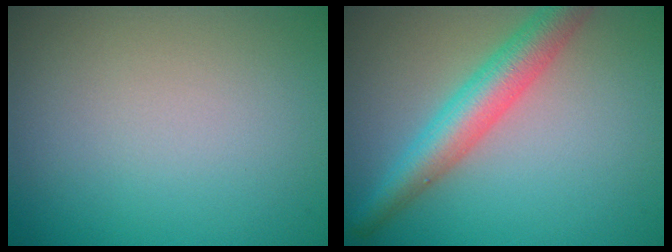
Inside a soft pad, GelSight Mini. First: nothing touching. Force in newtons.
{"total": 5.0, "press": 5.0, "slide": 0.2}